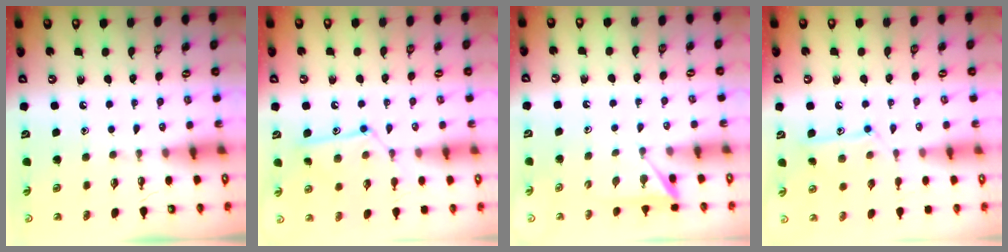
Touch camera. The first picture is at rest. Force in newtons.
{"total": 11.2, "press": 11.2, "slide": 0.4}
{"total": 3.0, "press": 3.0, "slide": 0.4}
{"total": 11.0, "press": 11.0, "slide": 0.2}